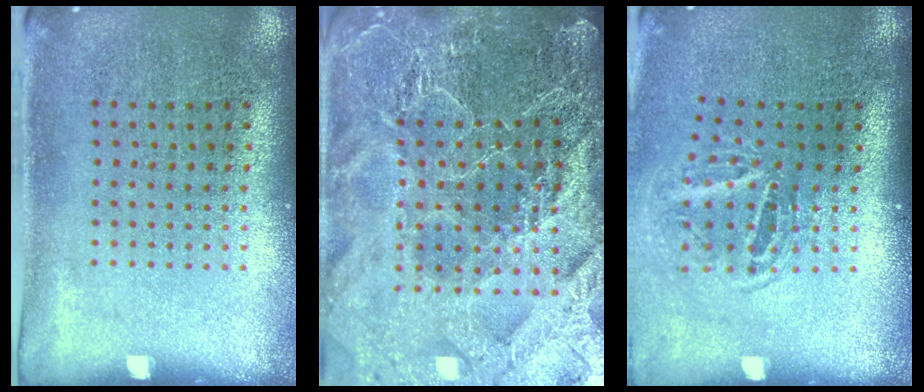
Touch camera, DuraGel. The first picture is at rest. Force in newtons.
{"total": 6.2, "press": 5.4, "slide": 3.1}
{"total": 1.7, "press": 1.2, "slide": 1.3}